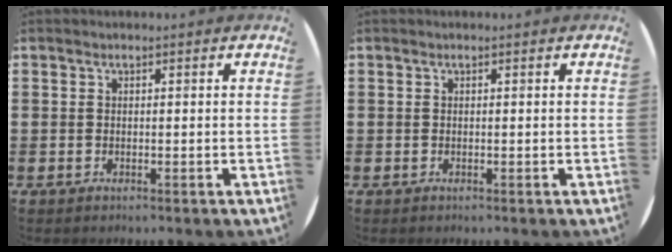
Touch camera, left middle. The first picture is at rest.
{"total": 0.0}